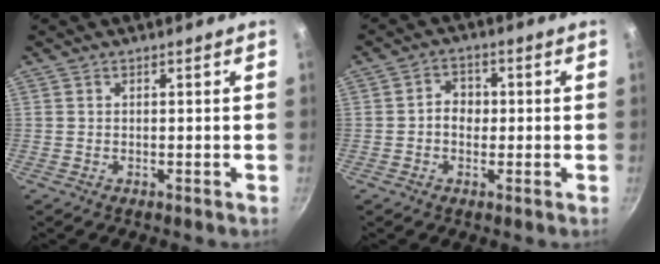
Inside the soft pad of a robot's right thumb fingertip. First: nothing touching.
{"total": 4.0, "force": [-0.3, 3.2, 2.3], "torque": [-0.019, 0.012, -0.014]}